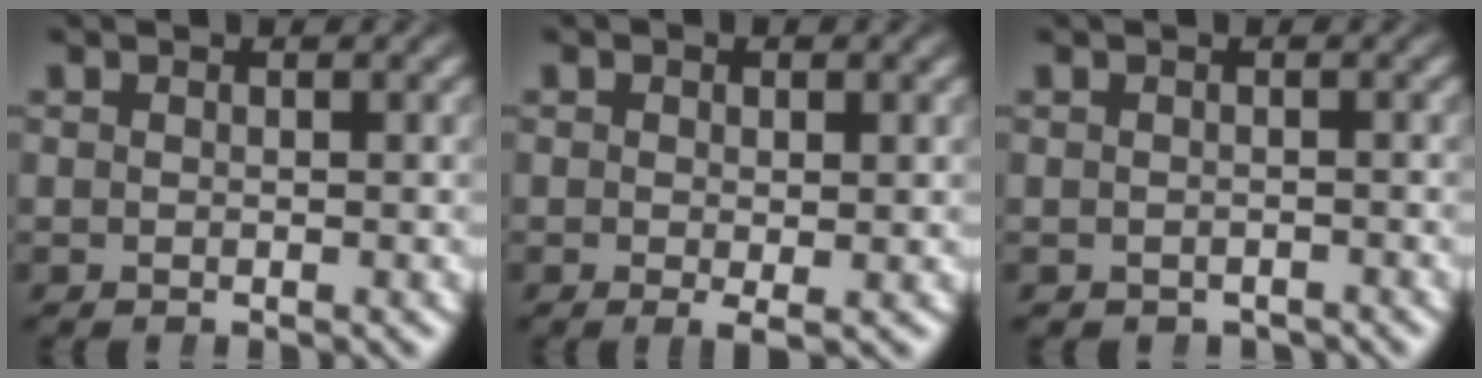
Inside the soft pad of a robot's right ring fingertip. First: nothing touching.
{"total": 1.4, "force": [-0.1, 0.3, 1.3], "torque": [-0.021, -0.002, -0.002]}
{"total": 1.4, "force": [-1.3, 0.6, -0.1], "torque": [-0.002, -0.011, -0.015]}